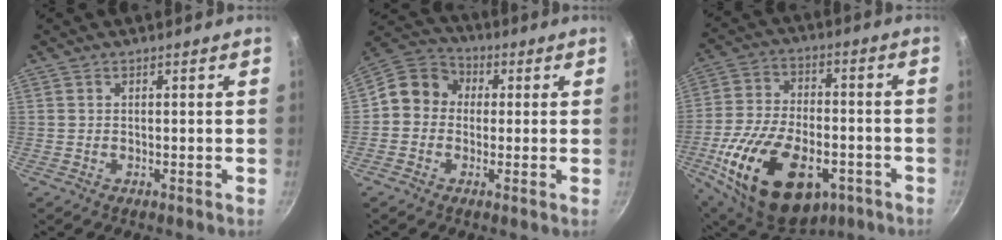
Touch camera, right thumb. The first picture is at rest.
{"total": 8.8, "force": [0.3, 7.9, 3.9], "torque": [-0.037, 0.024, -0.021]}
{"total": 25.1, "force": [-9.2, 14.6, 18.2], "torque": [-0.312, 0.021, -0.144]}